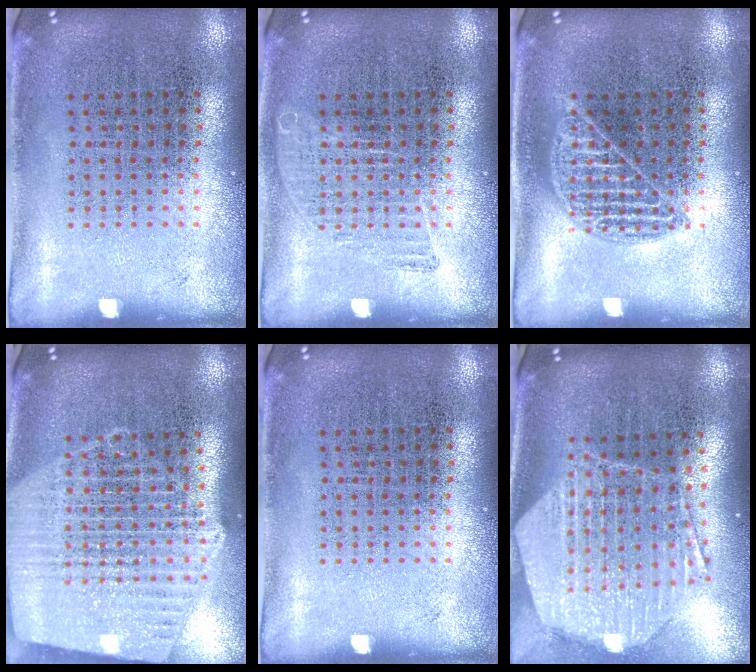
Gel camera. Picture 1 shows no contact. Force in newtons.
{"total": 1.0, "press": 1.0, "slide": 0.2}
{"total": 1.7, "press": 1.7, "slide": 0.1}
{"total": 2.4, "press": 2.2, "slide": 1.1}
{"total": 0.0}
{"total": 2.6, "press": 2.1, "slide": 1.5}